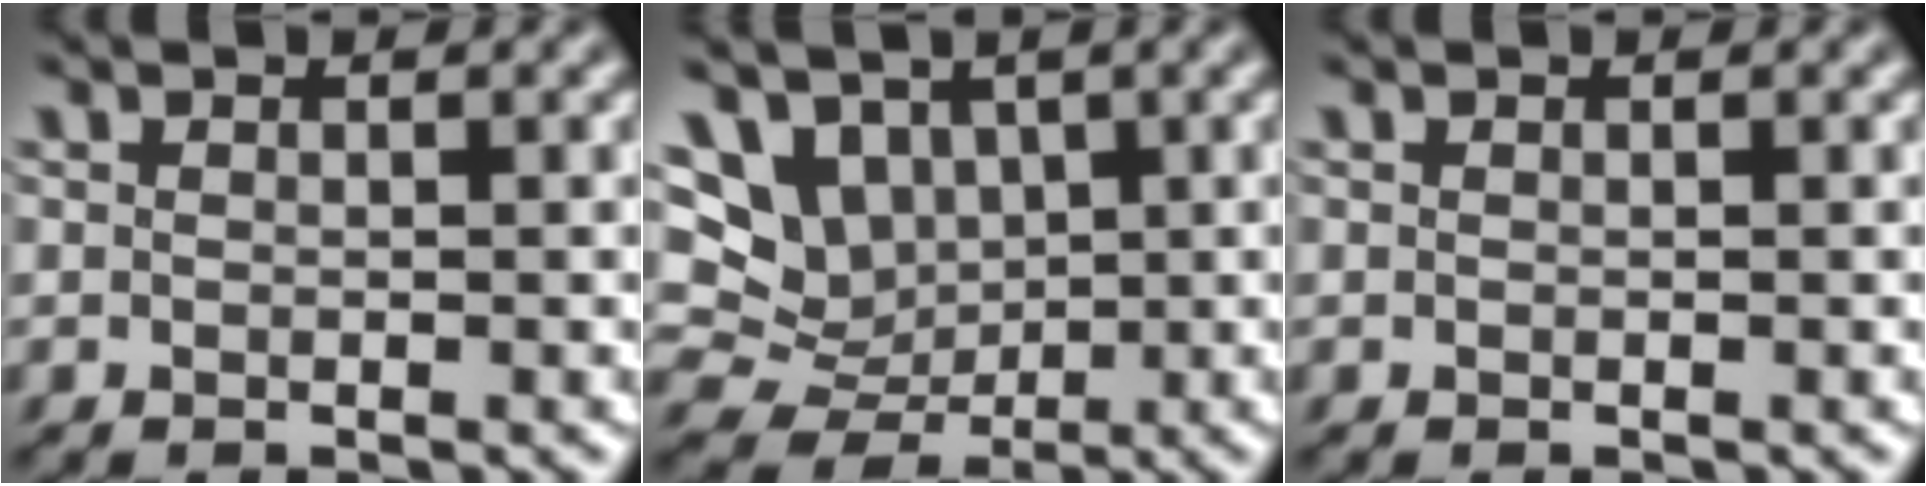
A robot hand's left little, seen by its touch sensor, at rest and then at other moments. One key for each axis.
{"total": 8.3, "fx": 2.4, "fy": 6.7, "fz": 4.2, "tx": -0.075, "ty": 0.018, "tz": 0.031}
{"total": 0.0}